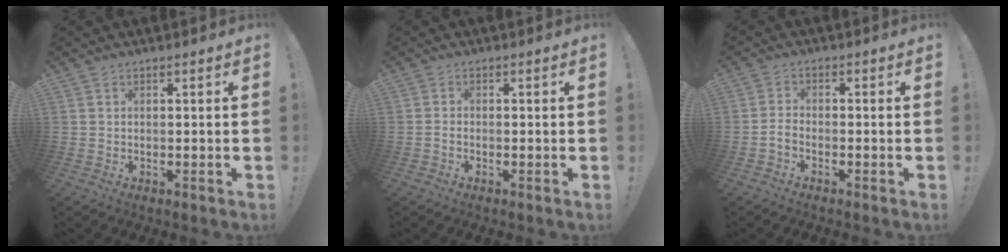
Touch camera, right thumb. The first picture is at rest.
{"total": 1.0, "force": [-0.8, 0.1, 0.6], "torque": [-0.012, 0.003, -0.013]}
{"total": 2.6, "force": [-1.9, 0.7, 1.6], "torque": [-0.034, 0.007, -0.034]}